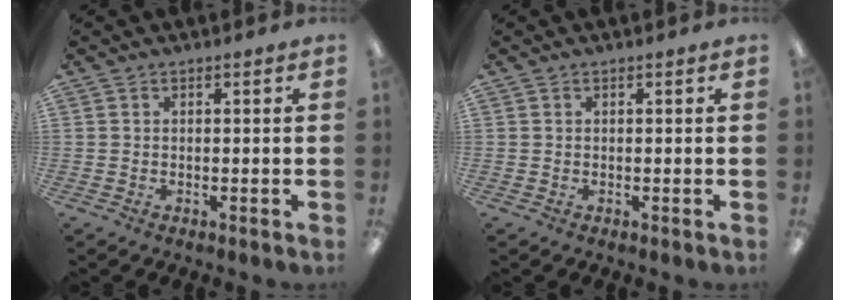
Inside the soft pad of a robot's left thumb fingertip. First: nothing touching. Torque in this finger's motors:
{"motor_torque": [-0.03, 0.04, -0.09, 0.03, 0.01]}